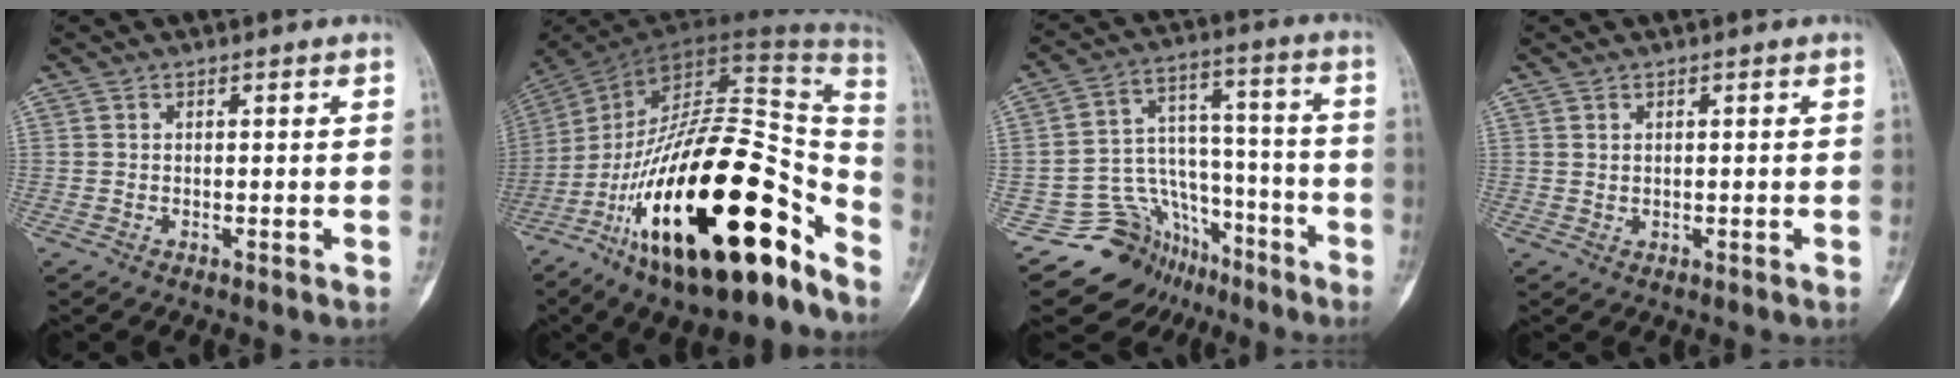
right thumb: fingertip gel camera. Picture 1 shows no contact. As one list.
[{"total": 34.3, "force": [-17.3, 12.8, 26.8], "torque": [-0.372, 0.085, -0.277]}, {"total": 14.8, "force": [-10.0, 10.6, 2.4], "torque": [-0.008, 0.141, -0.154]}, {"total": 0.6, "force": [0.4, 0.4, 0.3], "torque": [0.001, -0.002, 0.007]}]